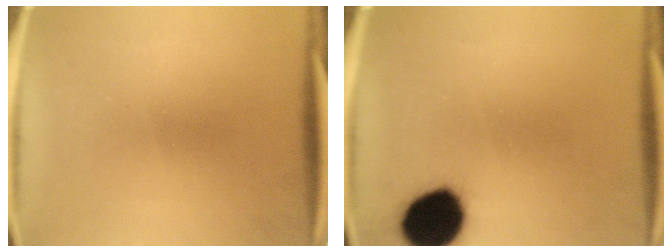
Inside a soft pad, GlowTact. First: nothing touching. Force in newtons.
{"total": 15.3}